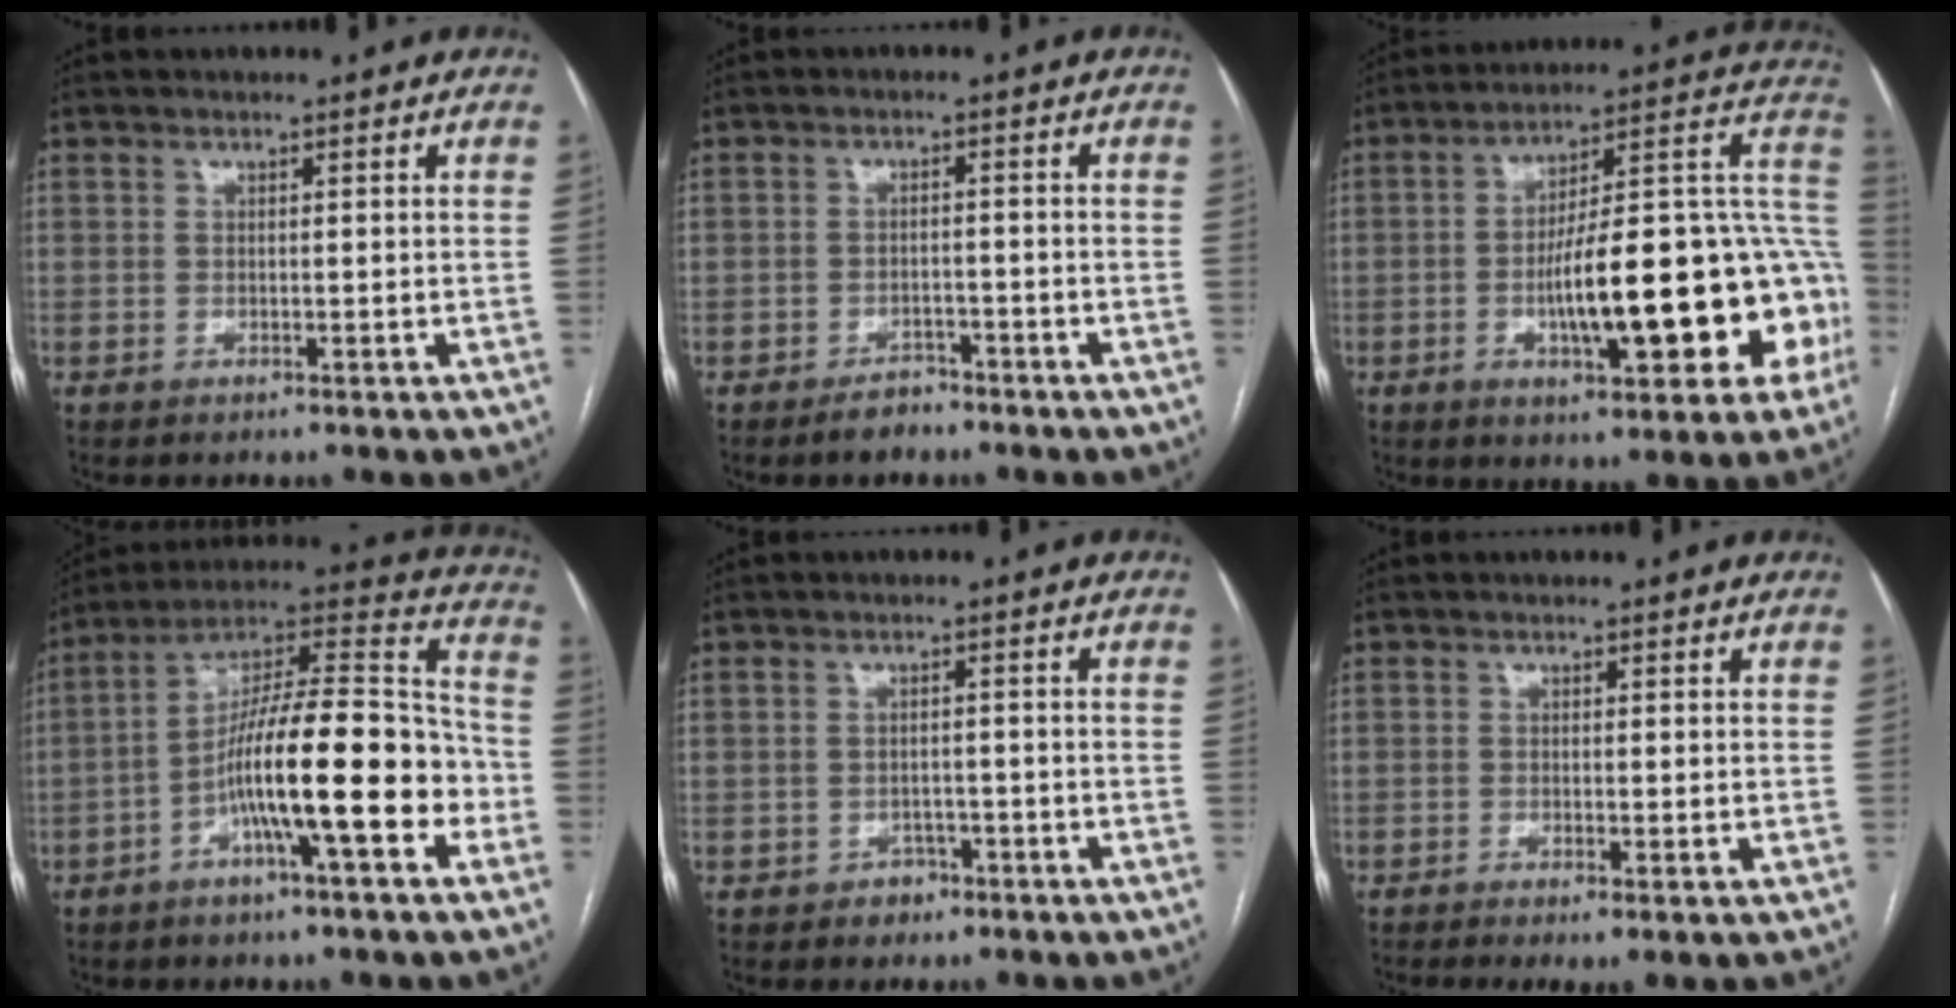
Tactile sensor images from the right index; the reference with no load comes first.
{"total": 3.1, "force": [-2.5, 1.5, 1.0], "torque": [-0.016, 0.004, -0.036]}
{"total": 24.0, "force": [-5.4, 6.1, 22.6], "torque": [-0.261, 0.037, -0.068]}
{"total": 18.5, "force": [-5.8, 2.8, 17.4], "torque": [-0.288, 0.020, -0.098]}
{"total": 2.4, "force": [-1.6, 1.8, 0.4], "torque": [-0.006, 0.008, -0.021]}
{"total": 3.2, "force": [-1.8, 0.5, 2.6], "torque": [-0.044, -0.009, -0.030]}